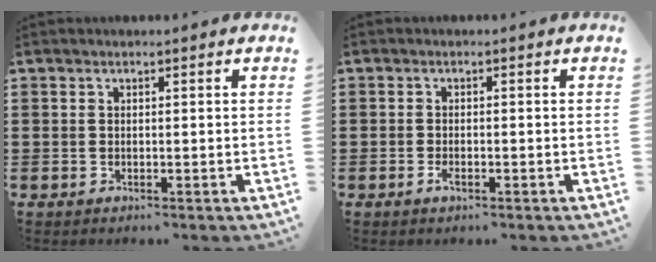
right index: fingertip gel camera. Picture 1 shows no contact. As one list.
[{"total": 1.5, "force": [-0.8, 0.5, 1.2], "torque": [-0.032, -0.008, -0.016]}]